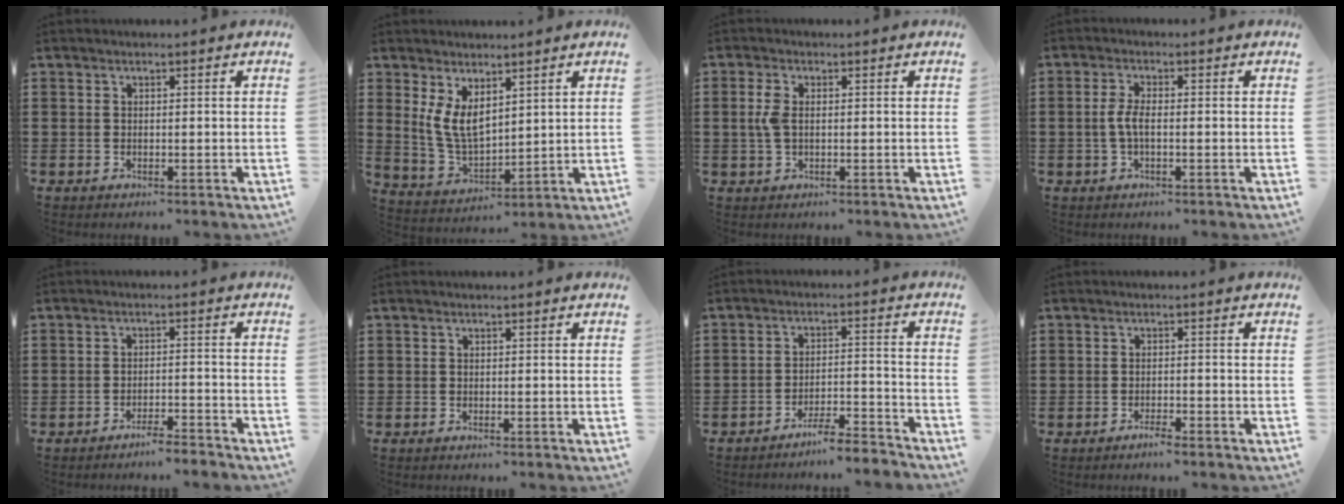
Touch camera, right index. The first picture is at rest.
{"total": 6.2, "force": [2.8, 3.4, 4.4], "torque": [-0.110, -0.007, 0.050]}
{"total": 3.4, "force": [0.2, 1.7, 2.9], "torque": [-0.074, 0.001, -0.003]}
{"total": 3.3, "force": [-0.5, 1.0, 3.1], "torque": [-0.078, -0.006, -0.017]}
{"total": 2.8, "force": [-2.7, -0.1, 0.5], "torque": [-0.012, 0.000, -0.056]}
{"total": 0.0}
{"total": 4.8, "force": [-4.6, 0.1, 1.6], "torque": [-0.028, 0.001, -0.089]}
{"total": 1.4, "force": [-1.3, 0.1, 0.6], "torque": [-0.013, -0.002, -0.024]}